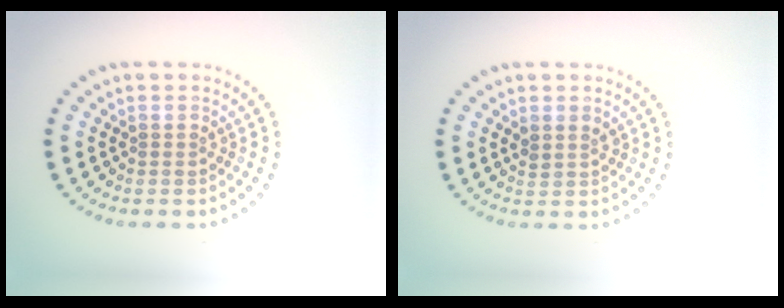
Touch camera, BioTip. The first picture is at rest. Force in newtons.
{"total": 1.1, "press": 0.9, "slide": 0.6}